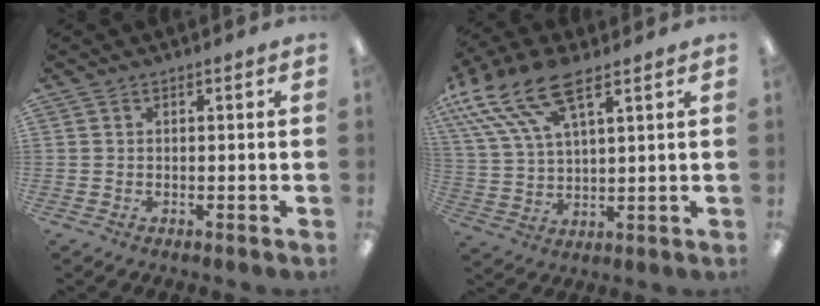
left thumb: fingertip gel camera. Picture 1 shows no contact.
{"total": 17.1, "force": [10.5, 6.8, 11.7], "torque": [-0.259, -0.040, 0.186]}